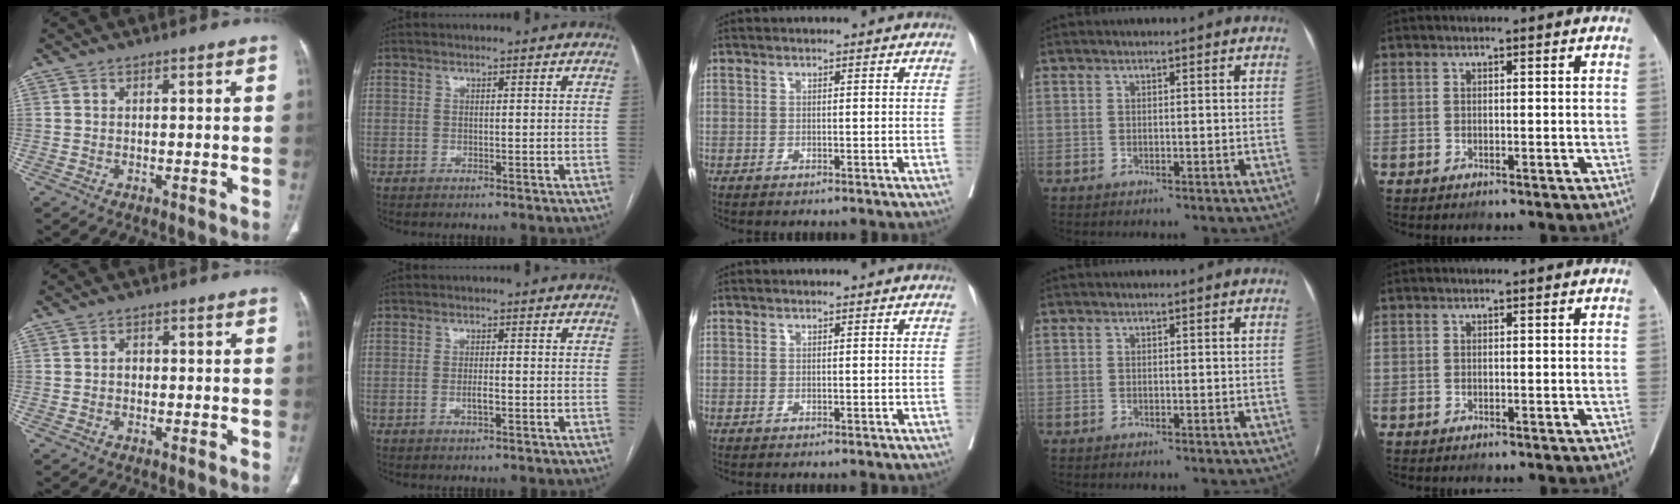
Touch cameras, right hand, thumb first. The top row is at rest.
{"thumb": {"total": 1.3, "force": [-0.2, 1.1, 0.7], "torque": [0.000, 0.002, -0.006]}, "index": {"total": 1.9, "force": [-0.7, 0.4, 1.7], "torque": [-0.032, 0.000, -0.012]}}